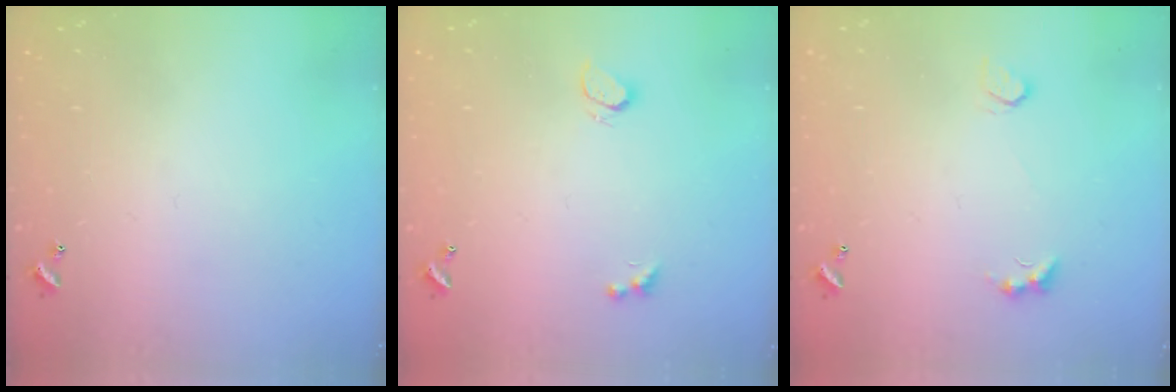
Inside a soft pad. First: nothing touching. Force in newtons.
{"total": 1.4, "press": 0.7, "slide": 1.2}
{"total": 3.0, "press": 2.9, "slide": 0.8}